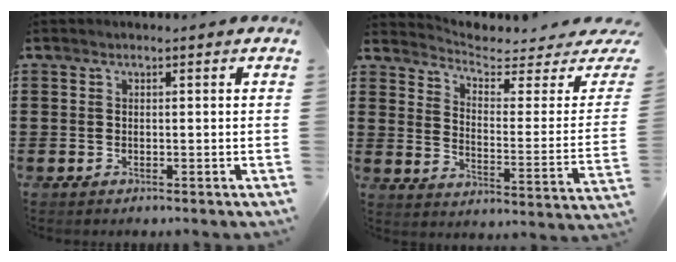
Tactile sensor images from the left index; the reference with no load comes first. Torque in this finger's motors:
{"motor_torque": [-0.77, -1.01, 0.16, -0.02]}